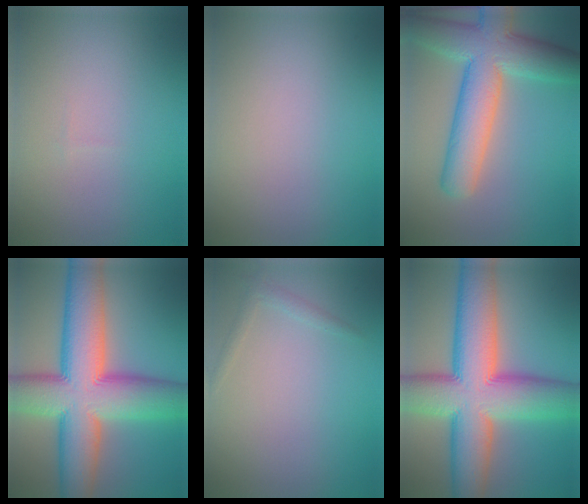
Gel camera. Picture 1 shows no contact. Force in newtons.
{"total": 0.0}
{"total": 9.5, "press": 9.4, "slide": 0.6}
{"total": 14.9, "press": 14.9, "slide": 0.7}
{"total": 1.1, "press": 1.1, "slide": 0.0}
{"total": 14.9, "press": 14.9, "slide": 0.7}